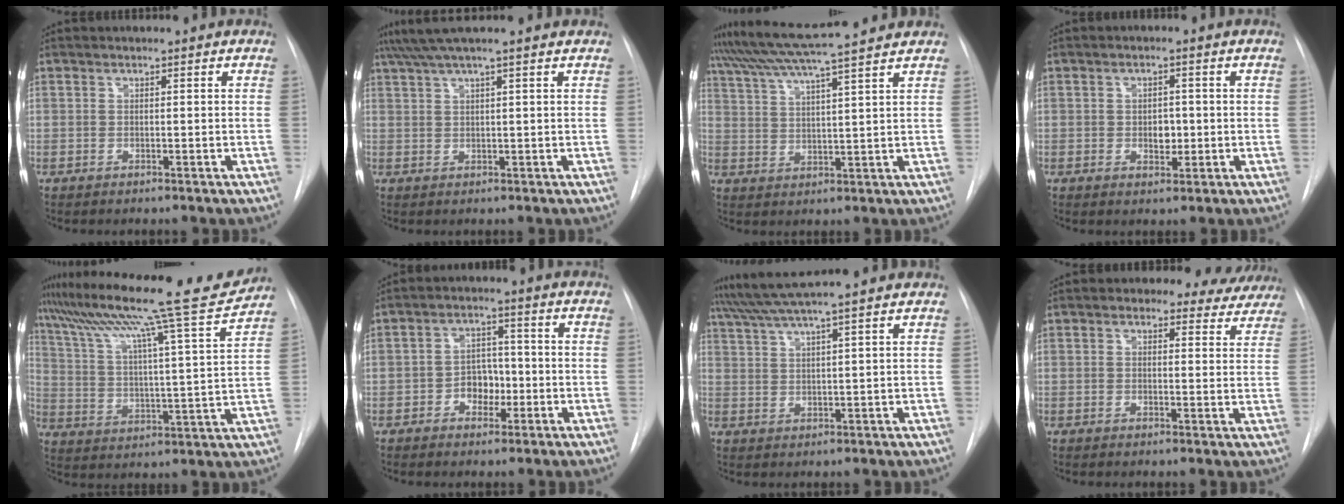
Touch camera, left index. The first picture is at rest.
{"total": 6.3, "force": [5.2, -1.2, 3.3], "torque": [-0.055, 0.037, 0.079]}
{"total": 13.2, "force": [11.6, -1.5, 6.2], "torque": [-0.117, 0.015, 0.174]}
{"total": 2.9, "force": [-0.3, 1.9, 2.1], "torque": [-0.027, 0.001, 0.000]}
{"total": 21.3, "force": [18.6, -1.5, 10.3], "torque": [-0.177, -0.030, 0.277]}
{"total": 4.3, "force": [-1.3, 3.0, 2.8], "torque": [-0.041, 0.009, -0.020]}
{"total": 7.4, "force": [6.4, -2.0, 3.2], "torque": [-0.059, 0.021, 0.105]}
{"total": 8.2, "force": [7.1, 3.8, 1.1], "torque": [0.020, -0.002, 0.058]}